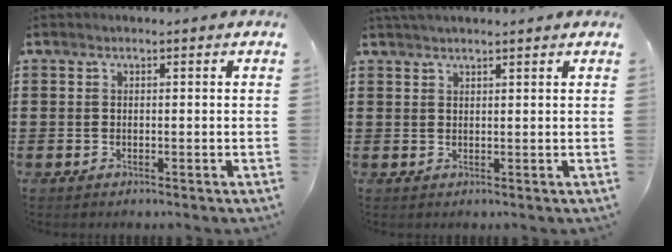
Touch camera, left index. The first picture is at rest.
{"total": 1.7, "force": [1.6, 0.1, 0.7], "torque": [-0.015, 0.001, 0.030]}